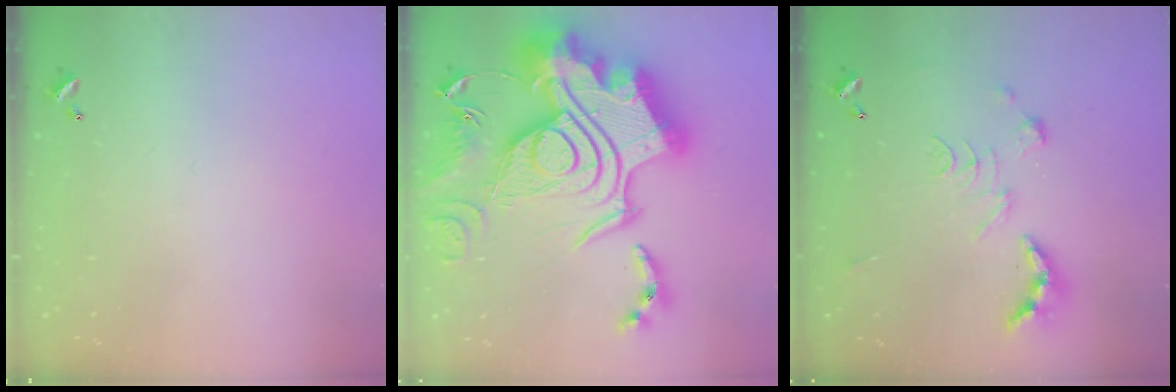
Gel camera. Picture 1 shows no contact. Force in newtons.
{"total": 0.7, "press": 0.7, "slide": 0.1}
{"total": 2.5, "press": 2.0, "slide": 1.5}